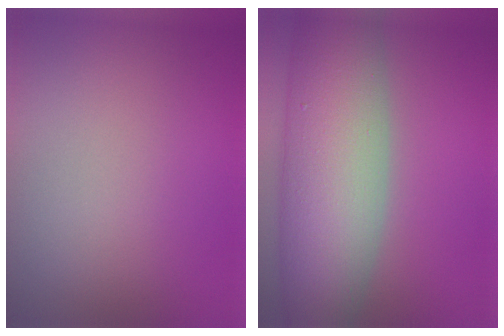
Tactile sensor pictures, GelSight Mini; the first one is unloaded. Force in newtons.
{"total": 12.9, "press": 12.9, "slide": 0.5}